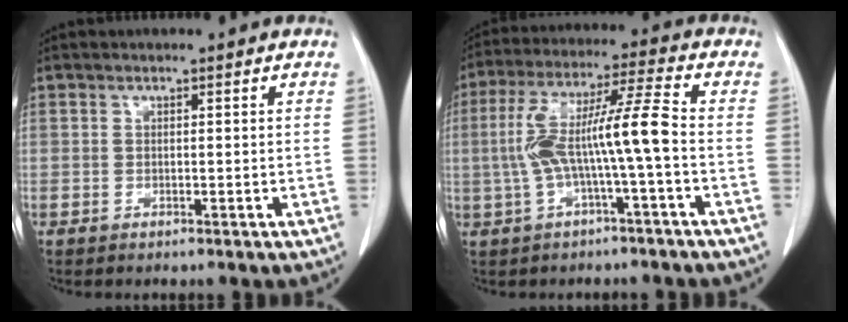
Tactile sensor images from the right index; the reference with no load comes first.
{"total": 10.6, "force": [-1.4, -0.3, 10.5], "torque": [-0.206, 0.031, -0.025]}